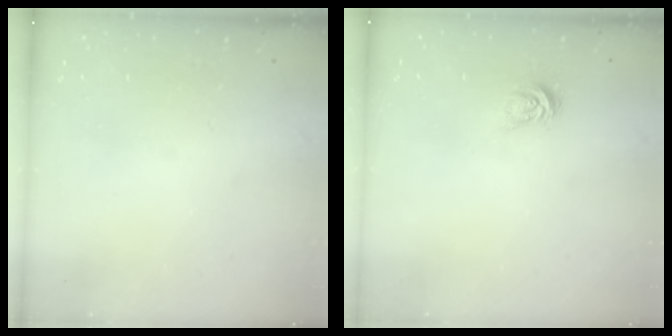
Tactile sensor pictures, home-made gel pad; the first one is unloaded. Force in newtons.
{"total": 3.6, "press": 3.6, "slide": 0.4}